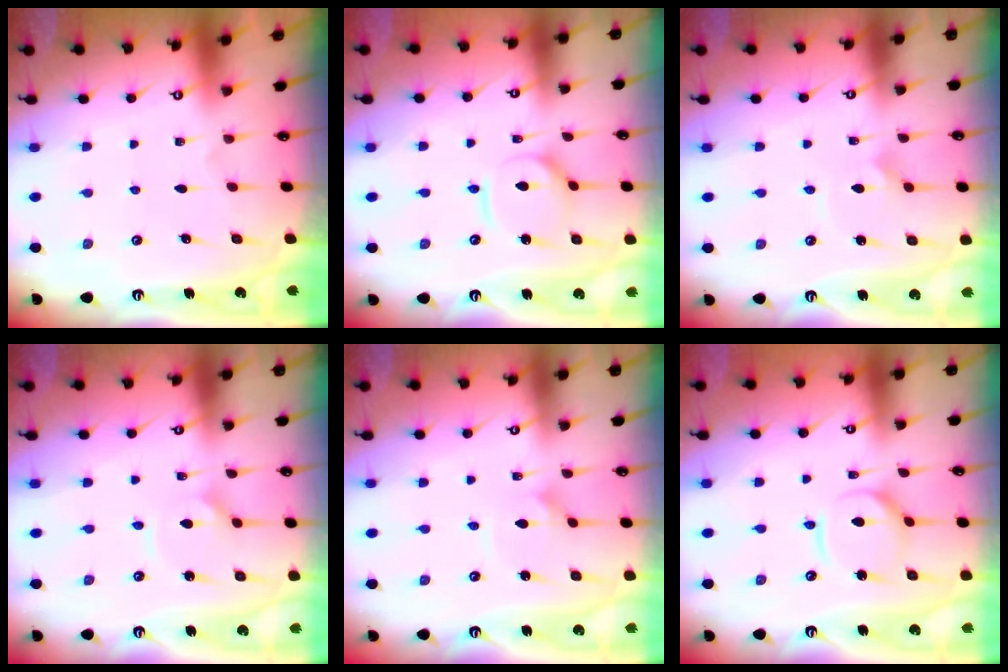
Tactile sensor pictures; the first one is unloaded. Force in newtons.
{"total": 8.3, "press": 8.3, "slide": 0.6}
{"total": 3.6, "press": 3.6, "slide": 0.4}
{"total": 2.3, "press": 2.2, "slide": 0.7}
{"total": 2.0, "press": 2.0, "slide": 0.0}
{"total": 7.4, "press": 7.3, "slide": 0.7}